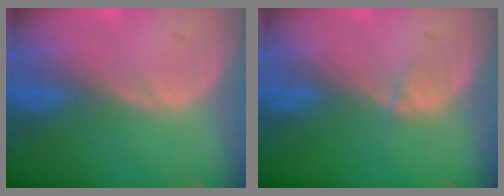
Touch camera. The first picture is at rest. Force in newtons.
{"total": 0.8, "press": 0.8, "slide": 0.1}